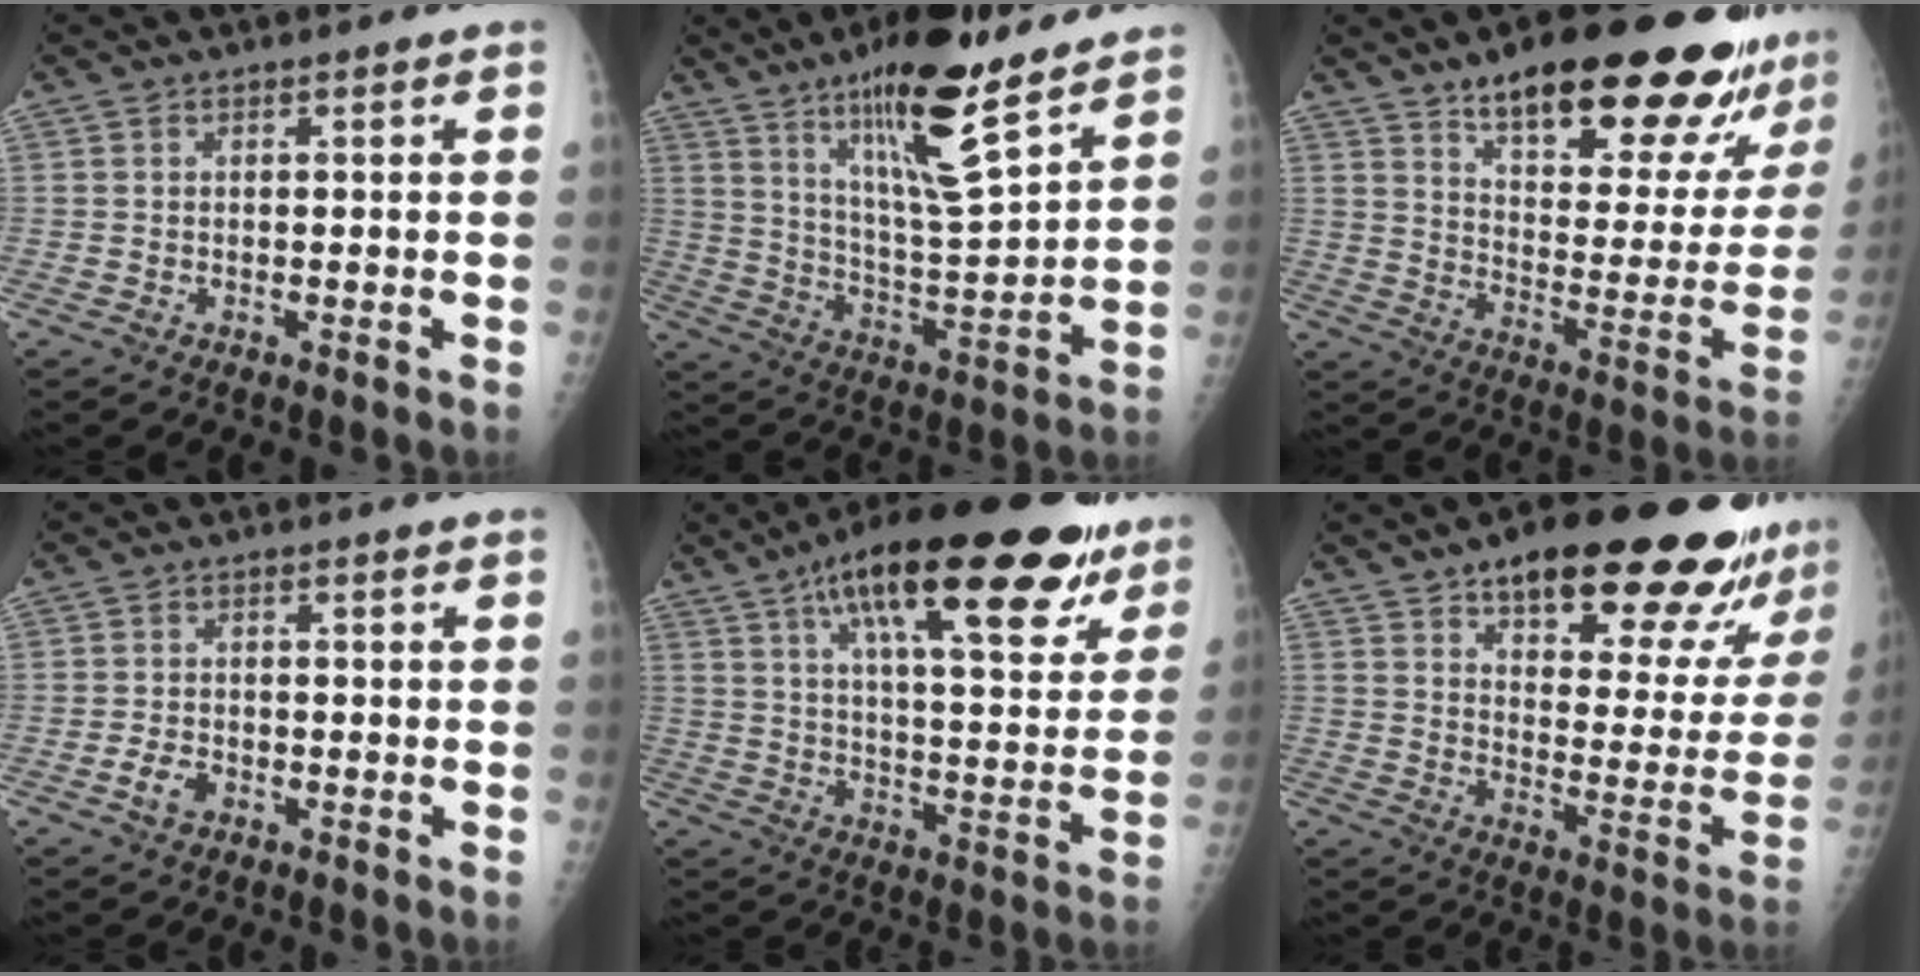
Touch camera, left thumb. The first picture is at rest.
{"total": 17.5, "force": [11.7, 3.5, 12.6], "torque": [-0.192, -0.073, 0.203]}
{"total": 26.9, "force": [19.3, 7.7, 17.0], "torque": [-0.193, -0.085, 0.271]}
{"total": 2.7, "force": [-1.4, 1.7, 1.5], "torque": [-0.027, 0.007, -0.024]}
{"total": 27.4, "force": [16.2, 8.9, 20.2], "torque": [-0.269, -0.031, 0.240]}
{"total": 25.5, "force": [18.3, 7.6, 15.9], "torque": [-0.170, -0.079, 0.247]}